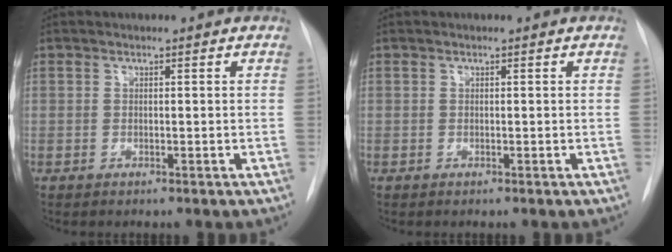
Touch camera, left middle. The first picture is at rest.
{"total": 0.0}